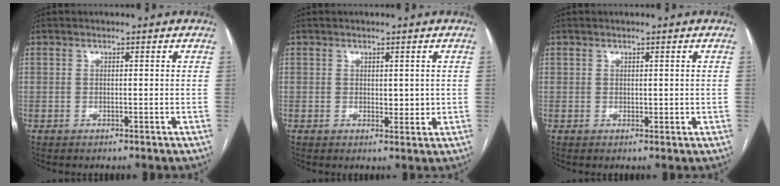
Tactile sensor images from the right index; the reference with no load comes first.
{"total": 2.0, "force": [0.5, 1.3, 1.5], "torque": [-0.013, -0.004, 0.011]}
{"total": 0.9, "force": [0.4, 0.6, 0.4], "torque": [0.001, 0.000, 0.008]}